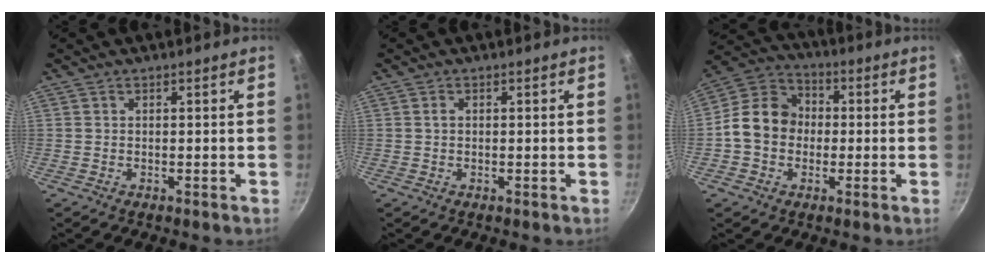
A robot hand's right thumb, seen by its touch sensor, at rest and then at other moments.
{"total": 0.7, "force": [0.1, 0.6, 0.4], "torque": [-0.008, 0.004, 0.002]}
{"total": 11.7, "force": [-0.7, 9.7, 6.5], "torque": [-0.077, 0.030, -0.036]}